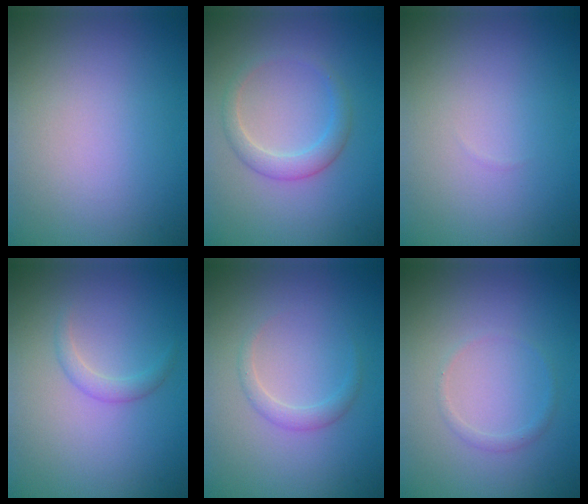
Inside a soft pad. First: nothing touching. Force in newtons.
{"total": 2.2, "press": 2.2, "slide": 0.1}
{"total": 0.0}
{"total": 1.3, "press": 1.3, "slide": 0.1}
{"total": 1.4, "press": 1.4, "slide": 0.1}
{"total": 0.8, "press": 0.8, "slide": 0.0}